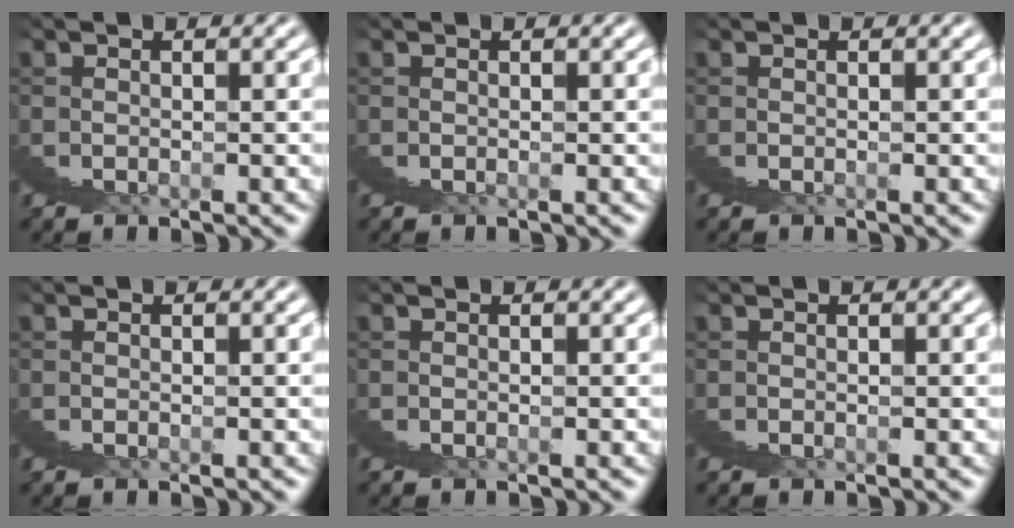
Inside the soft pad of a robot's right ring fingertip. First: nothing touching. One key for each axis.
{"total": 0.0}
{"total": 0.0}
{"total": 0.0}
{"total": 0.0}
{"total": 0.0}